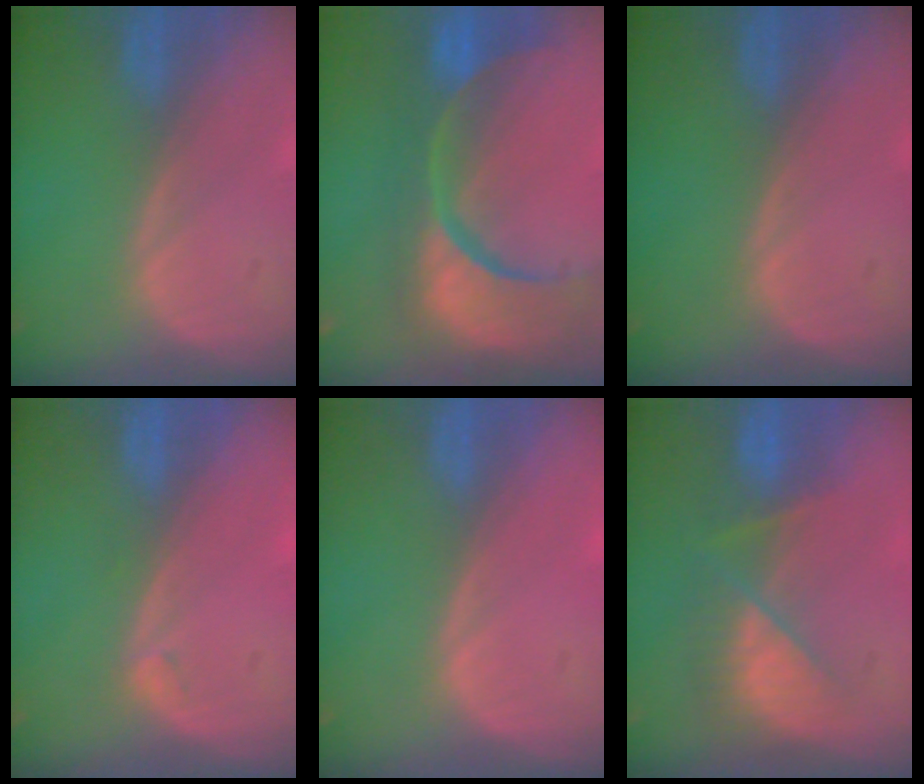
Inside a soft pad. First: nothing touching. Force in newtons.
{"total": 14.5, "press": 11.5, "slide": 8.9}
{"total": 0.0}
{"total": 0.6, "press": 0.6, "slide": 0.2}
{"total": 0.6, "press": 0.0, "slide": 0.6}
{"total": 7.7, "press": 7.0, "slide": 3.3}